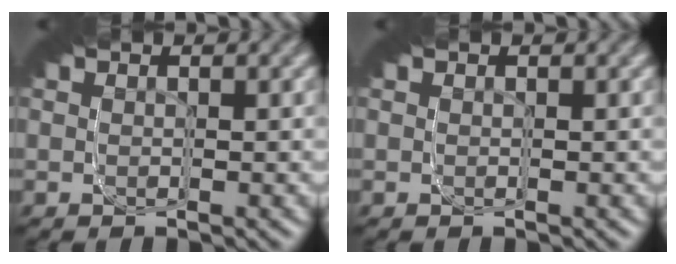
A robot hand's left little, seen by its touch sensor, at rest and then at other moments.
{"total": 0.0}